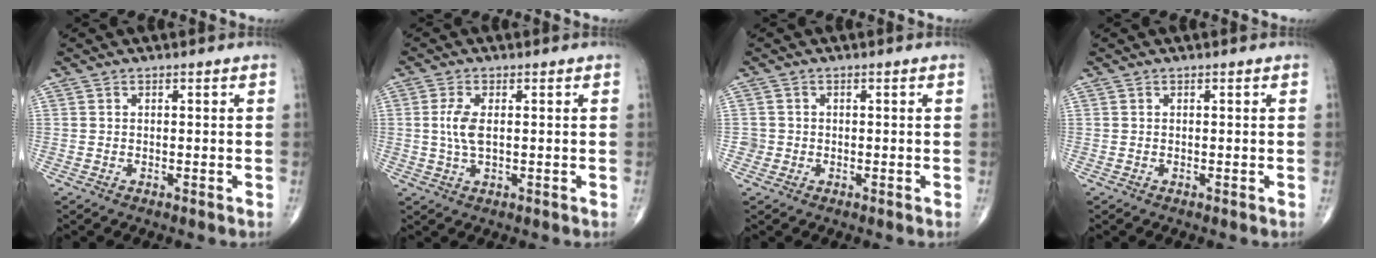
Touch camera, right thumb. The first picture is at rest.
{"total": 4.5, "force": [0.4, 2.0, 4.0], "torque": [-0.094, 0.001, 0.010]}
{"total": 1.7, "force": [-0.4, 1.6, -0.1], "torque": [0.015, 0.008, -0.011]}
{"total": 0.0}